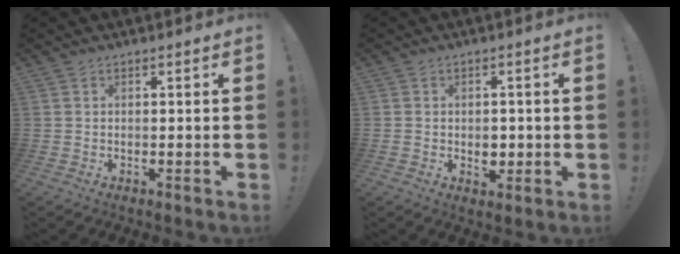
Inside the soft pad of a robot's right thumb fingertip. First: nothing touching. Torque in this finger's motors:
{"motor_torque": [-0.10, 0.24, -0.11, 0.10, 0.00]}